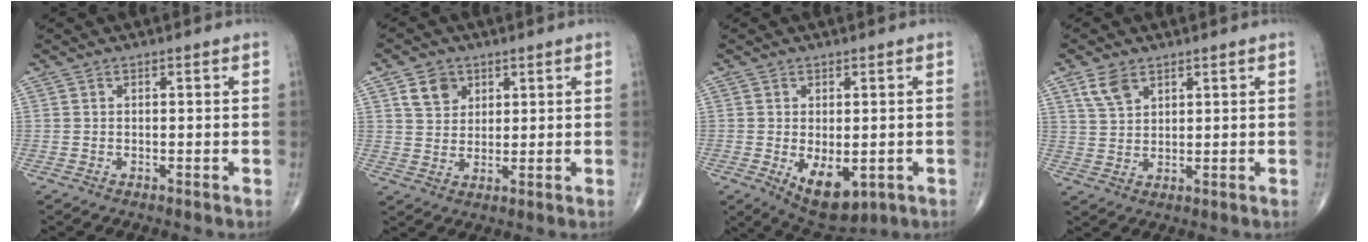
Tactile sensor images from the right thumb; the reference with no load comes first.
{"total": 5.6, "force": [2.7, 4.4, 2.2], "torque": [-0.018, -0.013, 0.050]}
{"total": 9.0, "force": [-2.3, 4.8, 7.2], "torque": [-0.101, -0.011, -0.018]}
{"total": 4.8, "force": [2.9, 2.8, 2.6], "torque": [-0.044, -0.010, 0.063]}